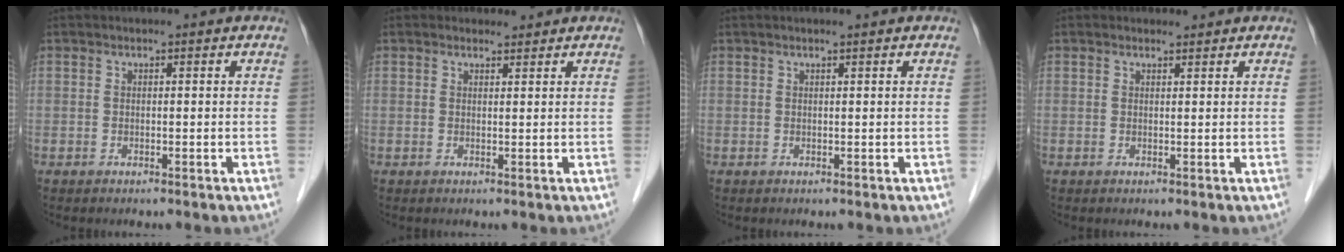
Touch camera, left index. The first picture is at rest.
{"total": 1.2, "force": [1.1, 0.5, -0.1], "torque": [-0.005, 0.001, 0.015]}
{"total": 0.6, "force": [0.5, -0.1, 0.4], "torque": [-0.011, 0.002, 0.012]}
{"total": 0.8, "force": [0.7, 0.2, -0.1], "torque": [-0.010, -0.001, 0.011]}